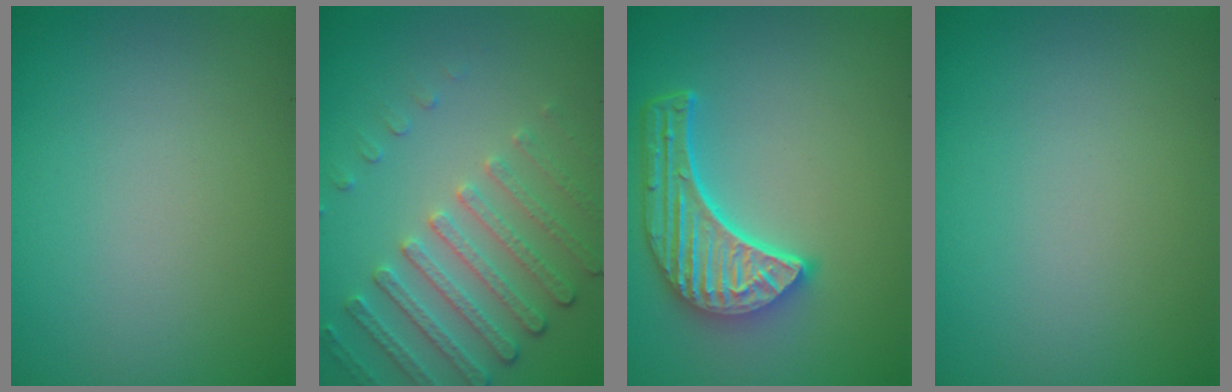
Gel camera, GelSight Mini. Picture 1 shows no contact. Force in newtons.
{"total": 4.7, "press": 3.5, "slide": 3.1}
{"total": 5.7, "press": 4.3, "slide": 3.6}
{"total": 0.0}